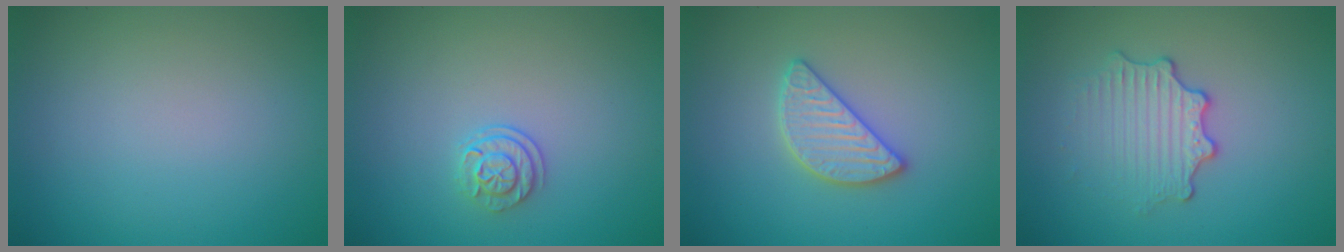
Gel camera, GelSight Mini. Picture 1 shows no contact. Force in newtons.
{"total": 1.9, "press": 1.6, "slide": 1.1}
{"total": 2.9, "press": 2.9, "slide": 0.3}
{"total": 3.0, "press": 2.6, "slide": 1.5}